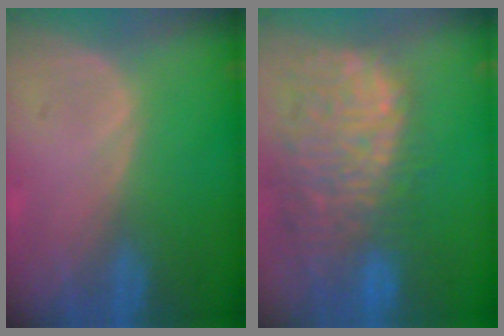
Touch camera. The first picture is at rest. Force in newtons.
{"total": 14.2, "press": 11.7, "slide": 8.0}